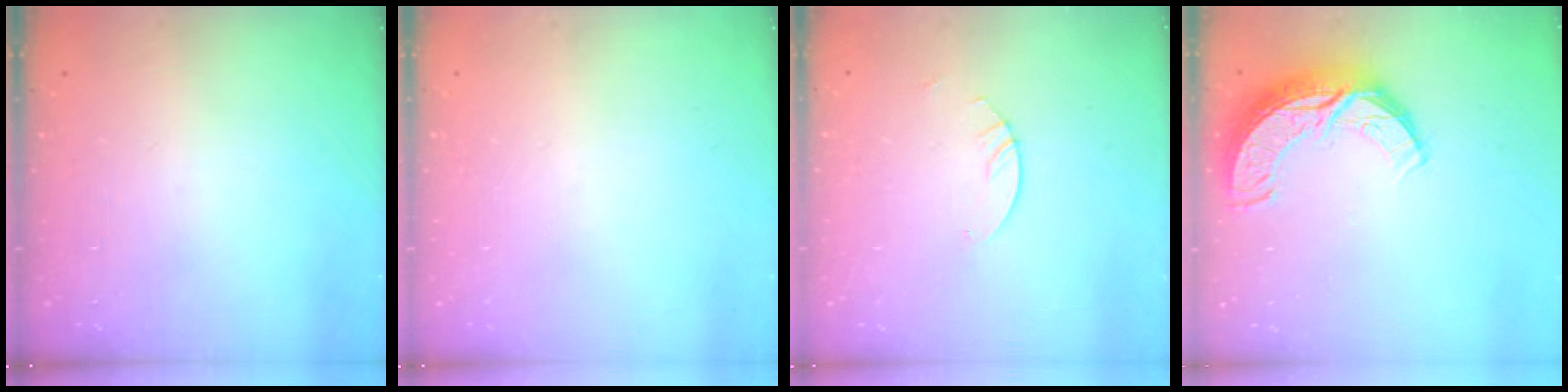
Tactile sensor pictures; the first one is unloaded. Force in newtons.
{"total": 0.0}
{"total": 2.4, "press": 2.4, "slide": 0.2}
{"total": 11.4, "press": 11.4, "slide": 0.8}